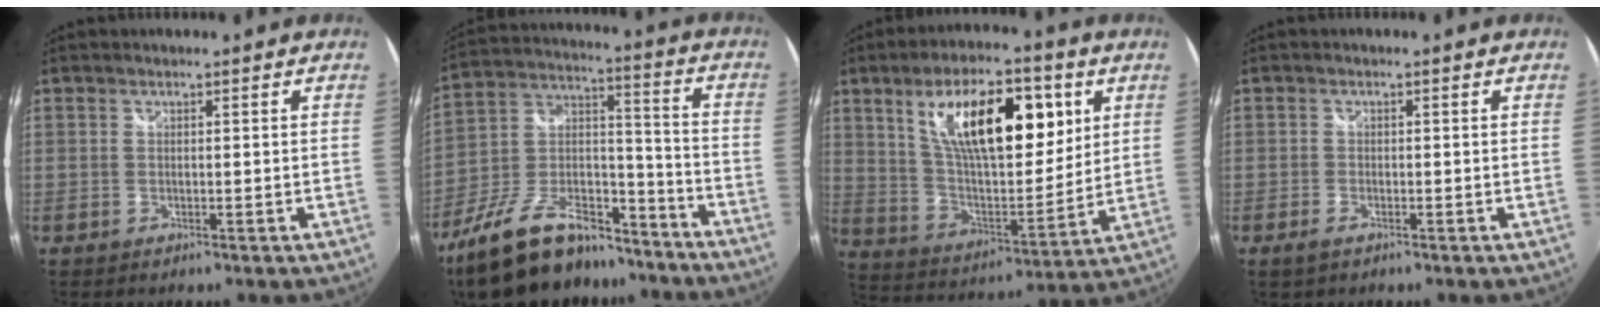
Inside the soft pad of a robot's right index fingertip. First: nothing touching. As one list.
[{"total": 22.8, "force": [-16.6, 10.1, 11.9], "torque": [-0.232, 0.024, -0.265]}, {"total": 21.2, "force": [8.2, 8.9, 17.3], "torque": [-0.288, 0.008, 0.145]}, {"total": 2.1, "force": [-1.5, 0.9, 1.2], "torque": [-0.030, -0.004, -0.029]}]